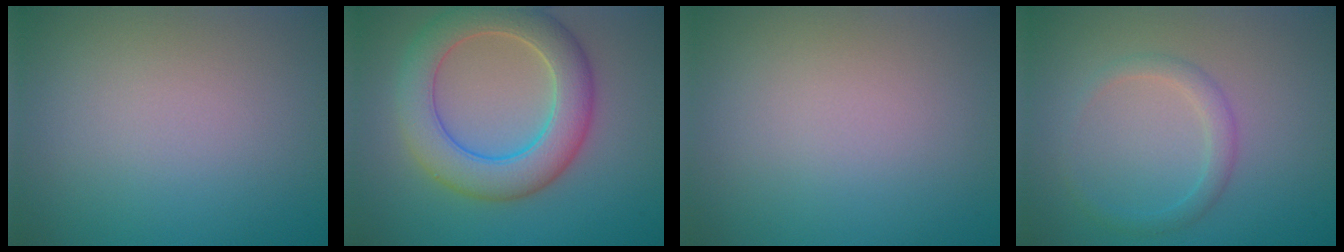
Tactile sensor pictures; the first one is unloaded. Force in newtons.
{"total": 7.5, "press": 7.5, "slide": 0.3}
{"total": 0.0}
{"total": 1.8, "press": 1.8, "slide": 0.1}